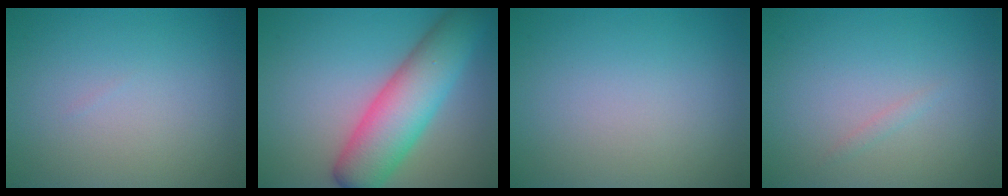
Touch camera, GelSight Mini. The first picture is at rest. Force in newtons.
{"total": 8.3, "press": 8.3, "slide": 0.0}
{"total": 0.0}
{"total": 0.5, "press": 0.5, "slide": 0.0}